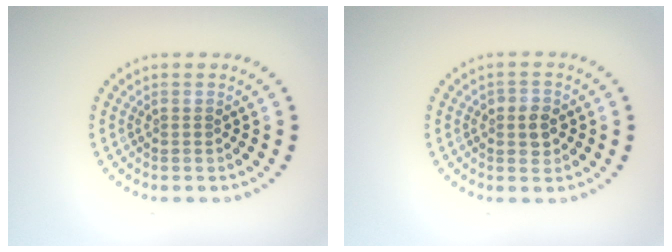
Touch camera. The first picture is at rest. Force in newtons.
{"total": 2.1, "press": 2.0, "slide": 0.5}